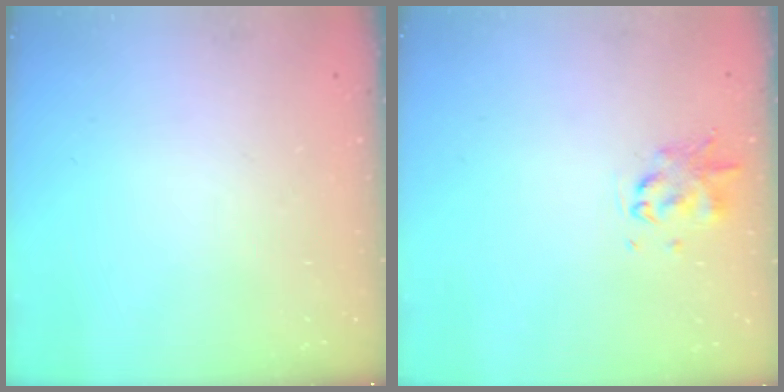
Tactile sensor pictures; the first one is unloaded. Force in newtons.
{"total": 1.9, "press": 1.9, "slide": 0.4}